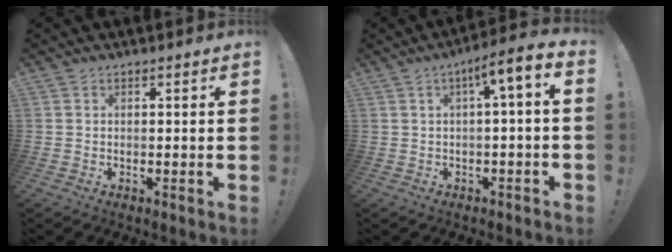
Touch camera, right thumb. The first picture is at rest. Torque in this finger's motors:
{"motor_torque": [1.18, 1.19, 0.14, 0.19, 0.10]}